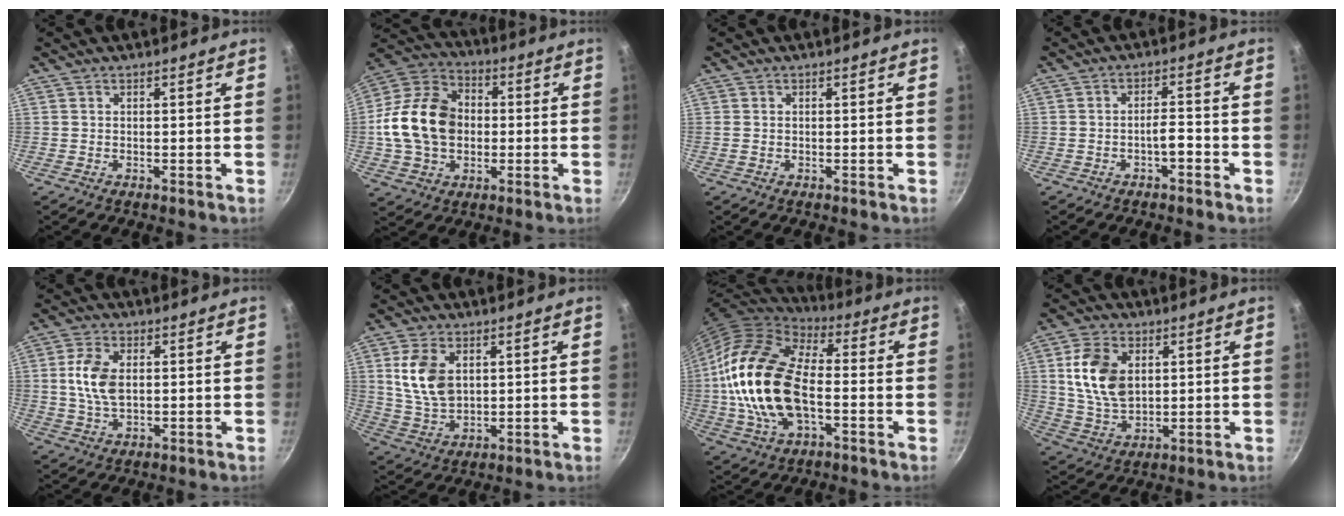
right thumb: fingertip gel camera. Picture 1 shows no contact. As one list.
[{"total": 17.6, "force": [-0.4, 13.2, 11.6], "torque": [-0.190, 0.029, -0.018]}, {"total": 0.6, "force": [0.0, 0.6, 0.3], "torque": [-0.007, 0.001, -0.001]}, {"total": 3.0, "force": [-1.8, 1.0, 2.2], "torque": [-0.027, 0.022, -0.027]}, {"total": 8.1, "force": [0.8, 4.8, 6.4], "torque": [-0.122, 0.005, 0.014]}, {"total": 10.2, "force": [2.5, 6.7, 7.4], "torque": [-0.132, -0.018, 0.053]}, {"total": 22.1, "force": [-2.0, 12.5, 18.2], "torque": [-0.346, 0.026, -0.045]}, {"total": 12.5, "force": [2.7, 8.3, 8.9], "torque": [-0.151, -0.013, 0.057]}]